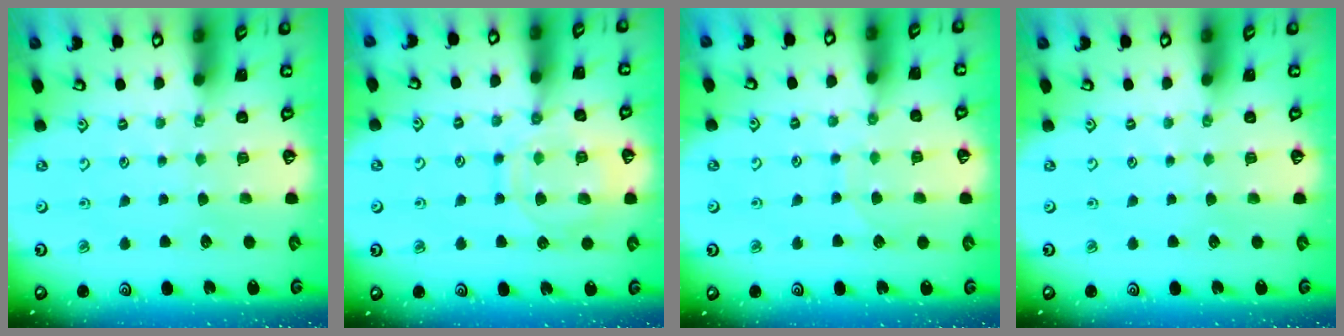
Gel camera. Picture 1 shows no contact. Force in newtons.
{"total": 13.2, "press": 13.2, "slide": 1.3}
{"total": 5.7, "press": 5.7, "slide": 0.6}
{"total": 0.0}